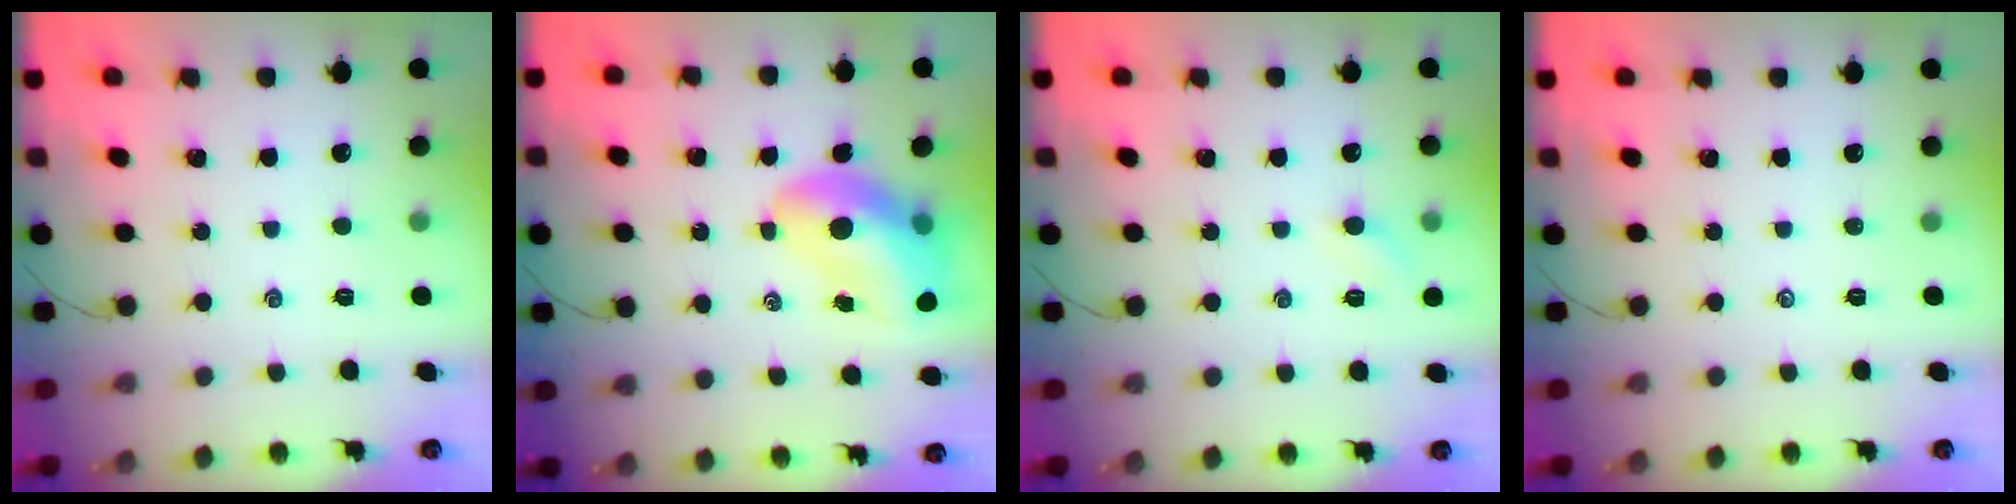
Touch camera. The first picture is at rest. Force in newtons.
{"total": 13.3, "press": 12.7, "slide": 4.0}
{"total": 4.5, "press": 4.3, "slide": 1.4}
{"total": 0.0}